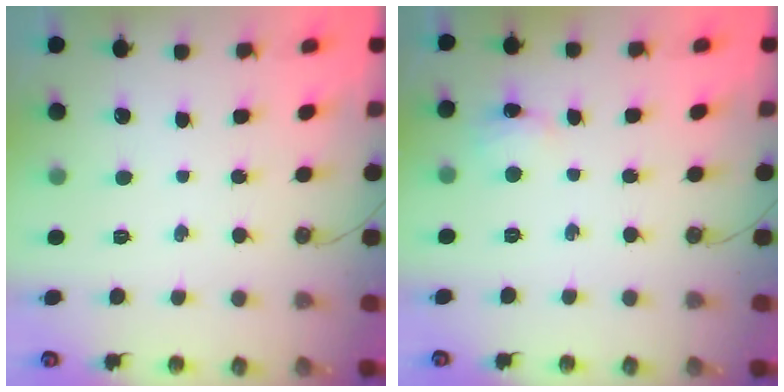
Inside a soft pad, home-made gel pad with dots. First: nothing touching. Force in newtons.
{"total": 2.9, "press": 2.9, "slide": 0.5}